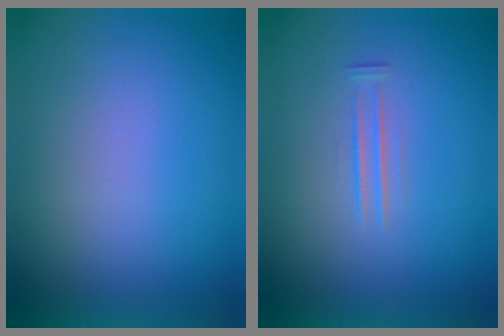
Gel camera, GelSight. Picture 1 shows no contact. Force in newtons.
{"total": 1.7}